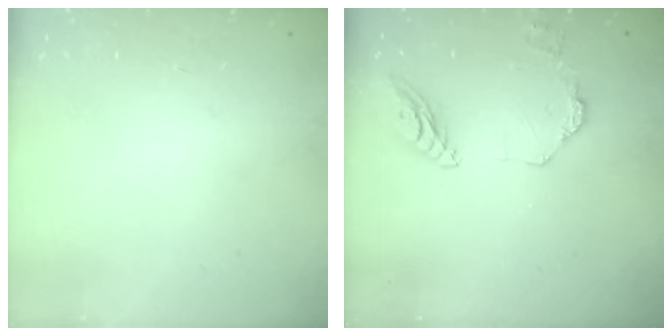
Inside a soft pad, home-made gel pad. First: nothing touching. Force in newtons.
{"total": 10.4, "press": 10.4, "slide": 0.7}